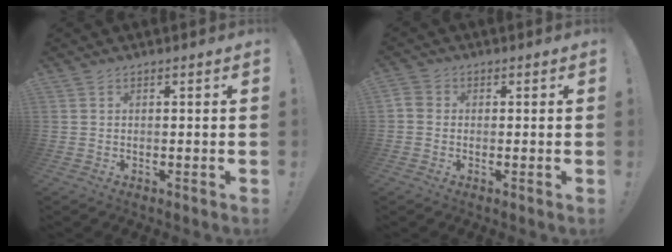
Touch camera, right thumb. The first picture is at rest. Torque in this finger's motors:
{"motor_torque": [0.20, -0.24, -0.02, -0.04, 0.00]}